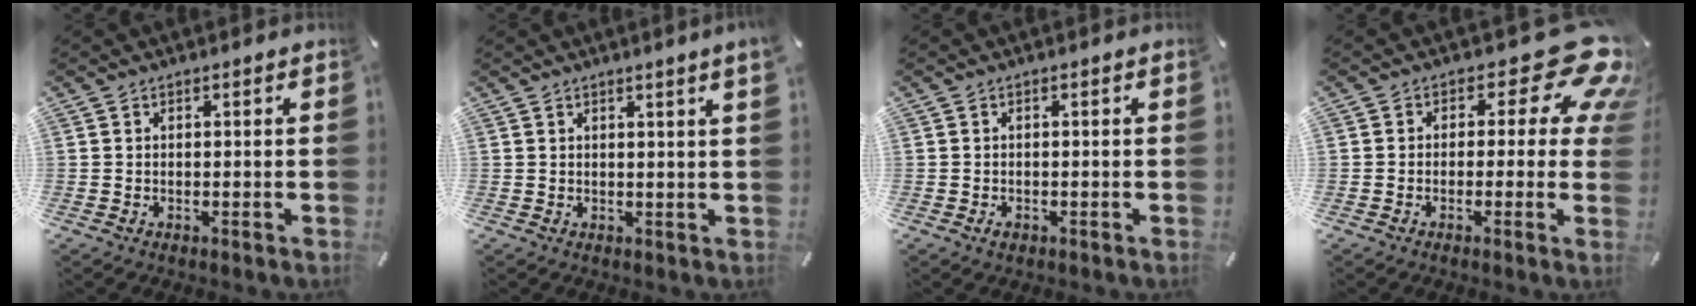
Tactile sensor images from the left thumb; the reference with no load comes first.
{"total": 2.2, "force": [1.4, -0.4, 1.7], "torque": [-0.031, -0.004, 0.024]}
{"total": 1.1, "force": [-0.4, 0.7, 0.8], "torque": [-0.016, 0.000, -0.007]}
{"total": 15.1, "force": [6.0, 7.2, 11.8], "torque": [-0.140, -0.042, 0.098]}